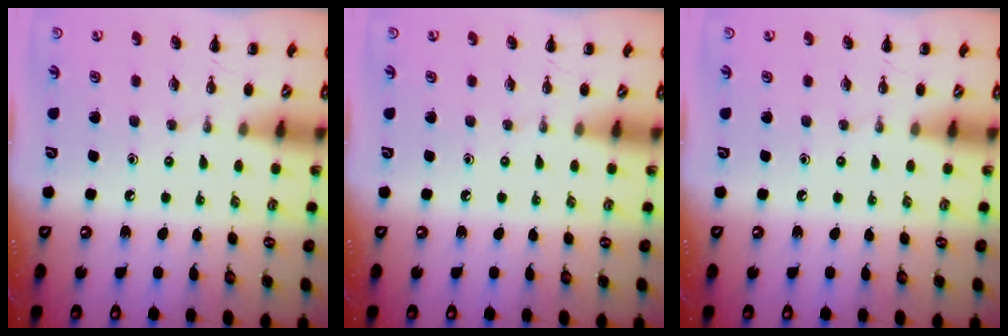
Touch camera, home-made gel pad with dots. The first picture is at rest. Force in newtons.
{"total": 0.0}
{"total": 0.0}